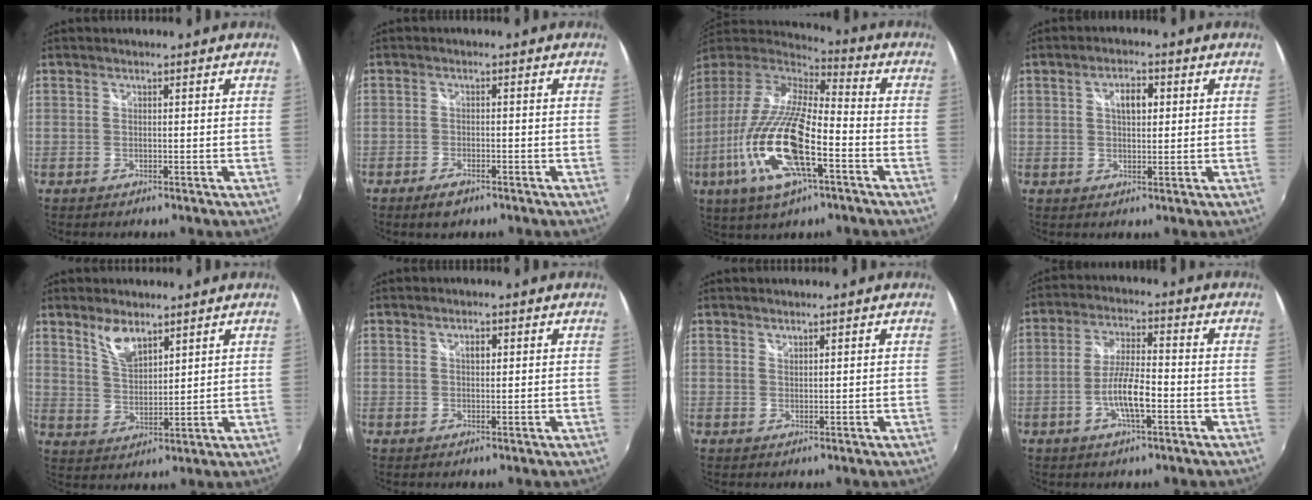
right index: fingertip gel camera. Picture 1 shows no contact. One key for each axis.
{"total": 3.1, "fx": -2.2, "fy": 1.4, "fz": 1.7, "tx": -0.043, "ty": -0.004, "tz": -0.041}
{"total": 21.8, "fx": -8.0, "fy": 6.7, "fz": 19.1, "tx": -0.385, "ty": -0.036, "tz": -0.158}
{"total": 4.1, "fx": 1.1, "fy": 2.0, "fz": 3.4, "tx": -0.054, "ty": 0.010, "tz": 0.018}
{"total": 6.1, "fx": 4.4, "fy": 2.3, "fz": 3.5, "tx": -0.062, "ty": 0.002, "tz": 0.087}
{"total": 1.5, "fx": 0.6, "fy": 0.8, "fz": 1.1, "tx": -0.018, "ty": 0.004, "tz": 0.009}
{"total": 0.8, "fx": 0.8, "fy": 0.0, "fz": 0.1, "tx": -0.001, "ty": 0.001, "tz": 0.016}
{"total": 7.5, "fx": -2.7, "fy": 1.6, "fz": 6.8, "tx": -0.133, "ty": 0.001, "tz": -0.050}